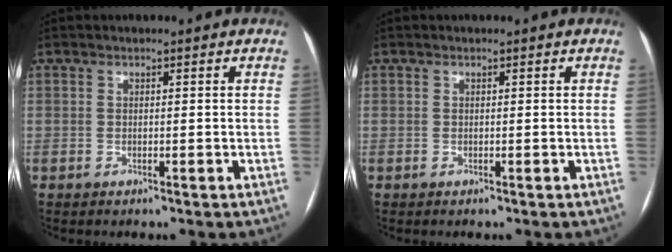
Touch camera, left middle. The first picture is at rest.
{"total": 0.0}